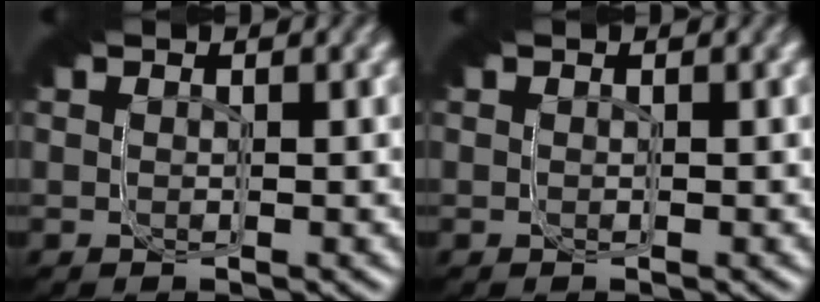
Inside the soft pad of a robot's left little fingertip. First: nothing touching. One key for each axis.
{"total": 0.0}